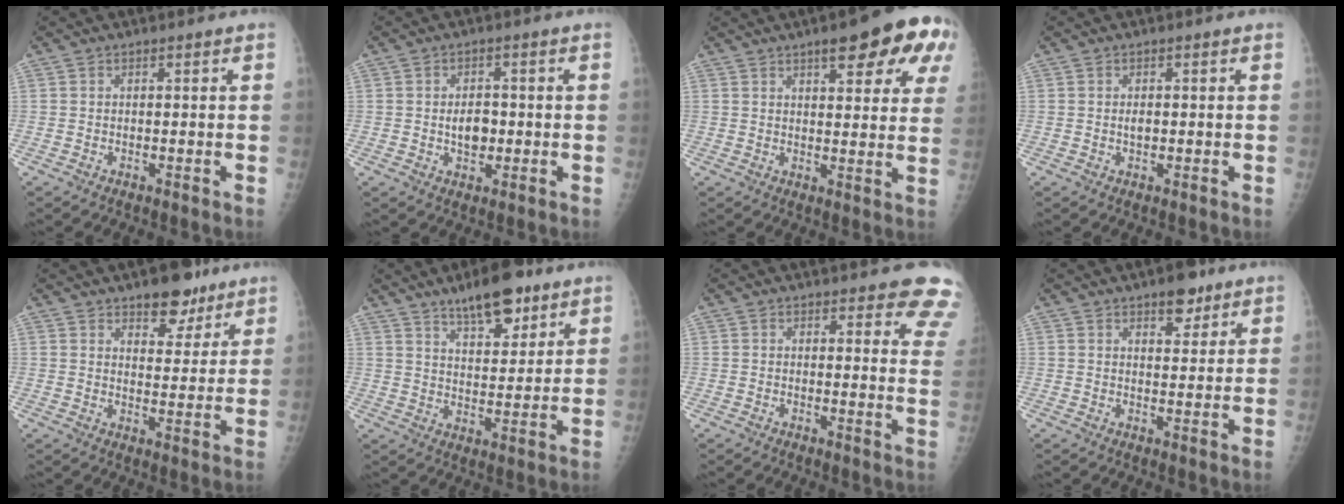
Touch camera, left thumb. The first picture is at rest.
{"total": 4.3, "force": [-0.4, 2.9, 3.2], "torque": [-0.035, 0.003, -0.004]}
{"total": 15.6, "force": [7.9, 4.6, 12.6], "torque": [-0.139, -0.017, 0.094]}
{"total": 1.2, "force": [0.0, 0.7, 1.0], "torque": [-0.014, 0.000, 0.000]}
{"total": 8.7, "force": [6.1, 4.3, 4.3], "torque": [-0.023, -0.034, 0.089]}
{"total": 11.8, "force": [8.1, 4.5, 7.3], "torque": [-0.085, -0.043, 0.130]}
{"total": 9.5, "force": [8.1, 3.0, 3.9], "torque": [0.003, -0.042, 0.063]}
{"total": 5.6, "force": [3.7, 2.6, 3.2], "torque": [-0.021, -0.019, 0.051]}